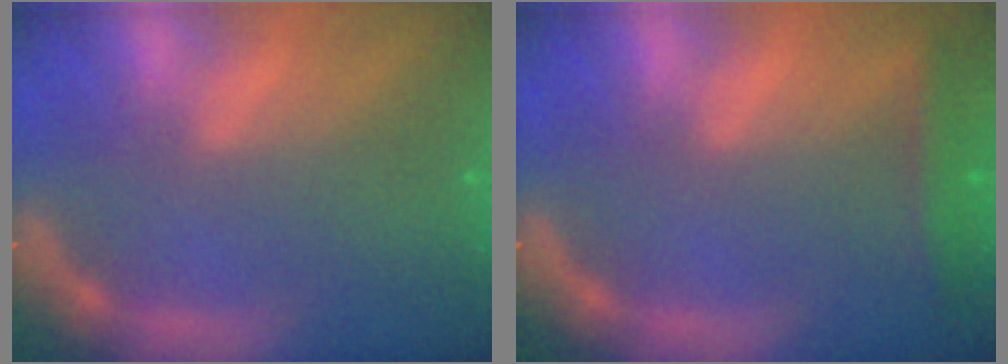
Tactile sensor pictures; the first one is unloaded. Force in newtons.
{"total": 2.4}